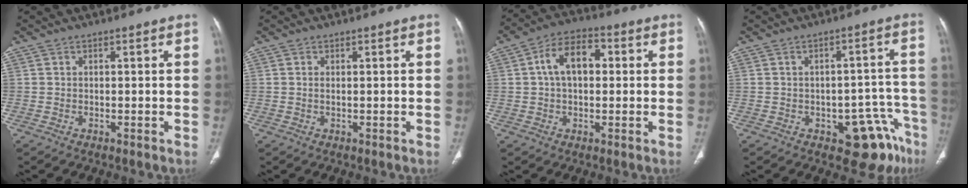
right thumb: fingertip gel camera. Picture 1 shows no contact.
{"total": 0.7, "force": [0.1, 0.3, 0.6], "torque": [-0.018, 0.002, 0.003]}
{"total": 9.6, "force": [1.4, 6.0, 7.3], "torque": [-0.121, 0.025, 0.018]}
{"total": 10.5, "force": [-6.1, 5.4, 6.7], "torque": [-0.032, 0.048, -0.074]}